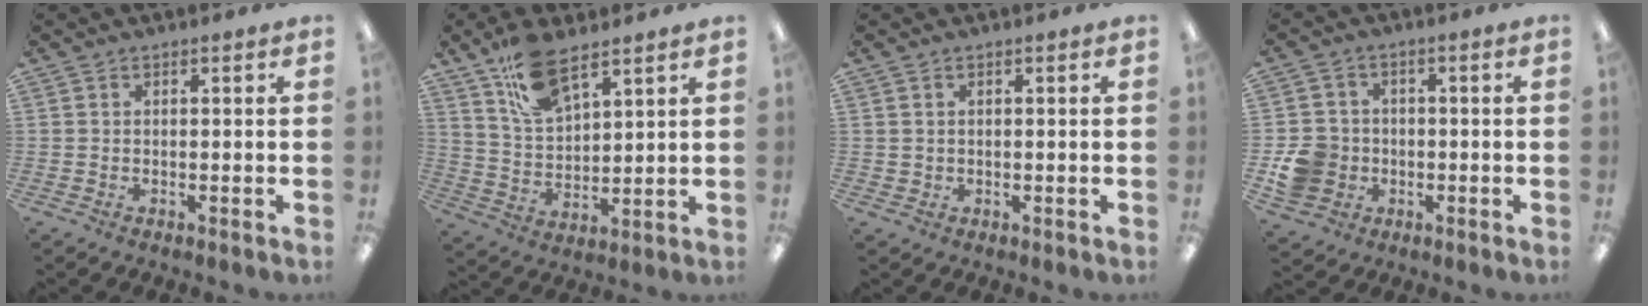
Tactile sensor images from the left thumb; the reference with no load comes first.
{"total": 11.6, "force": [8.6, 4.7, 6.2], "torque": [-0.127, -0.034, 0.160]}
{"total": 1.2, "force": [0.5, 1.1, 0.0], "torque": [-0.002, 0.003, 0.008]}
{"total": 8.6, "force": [-1.9, 7.9, 2.8], "torque": [-0.065, 0.017, -0.031]}